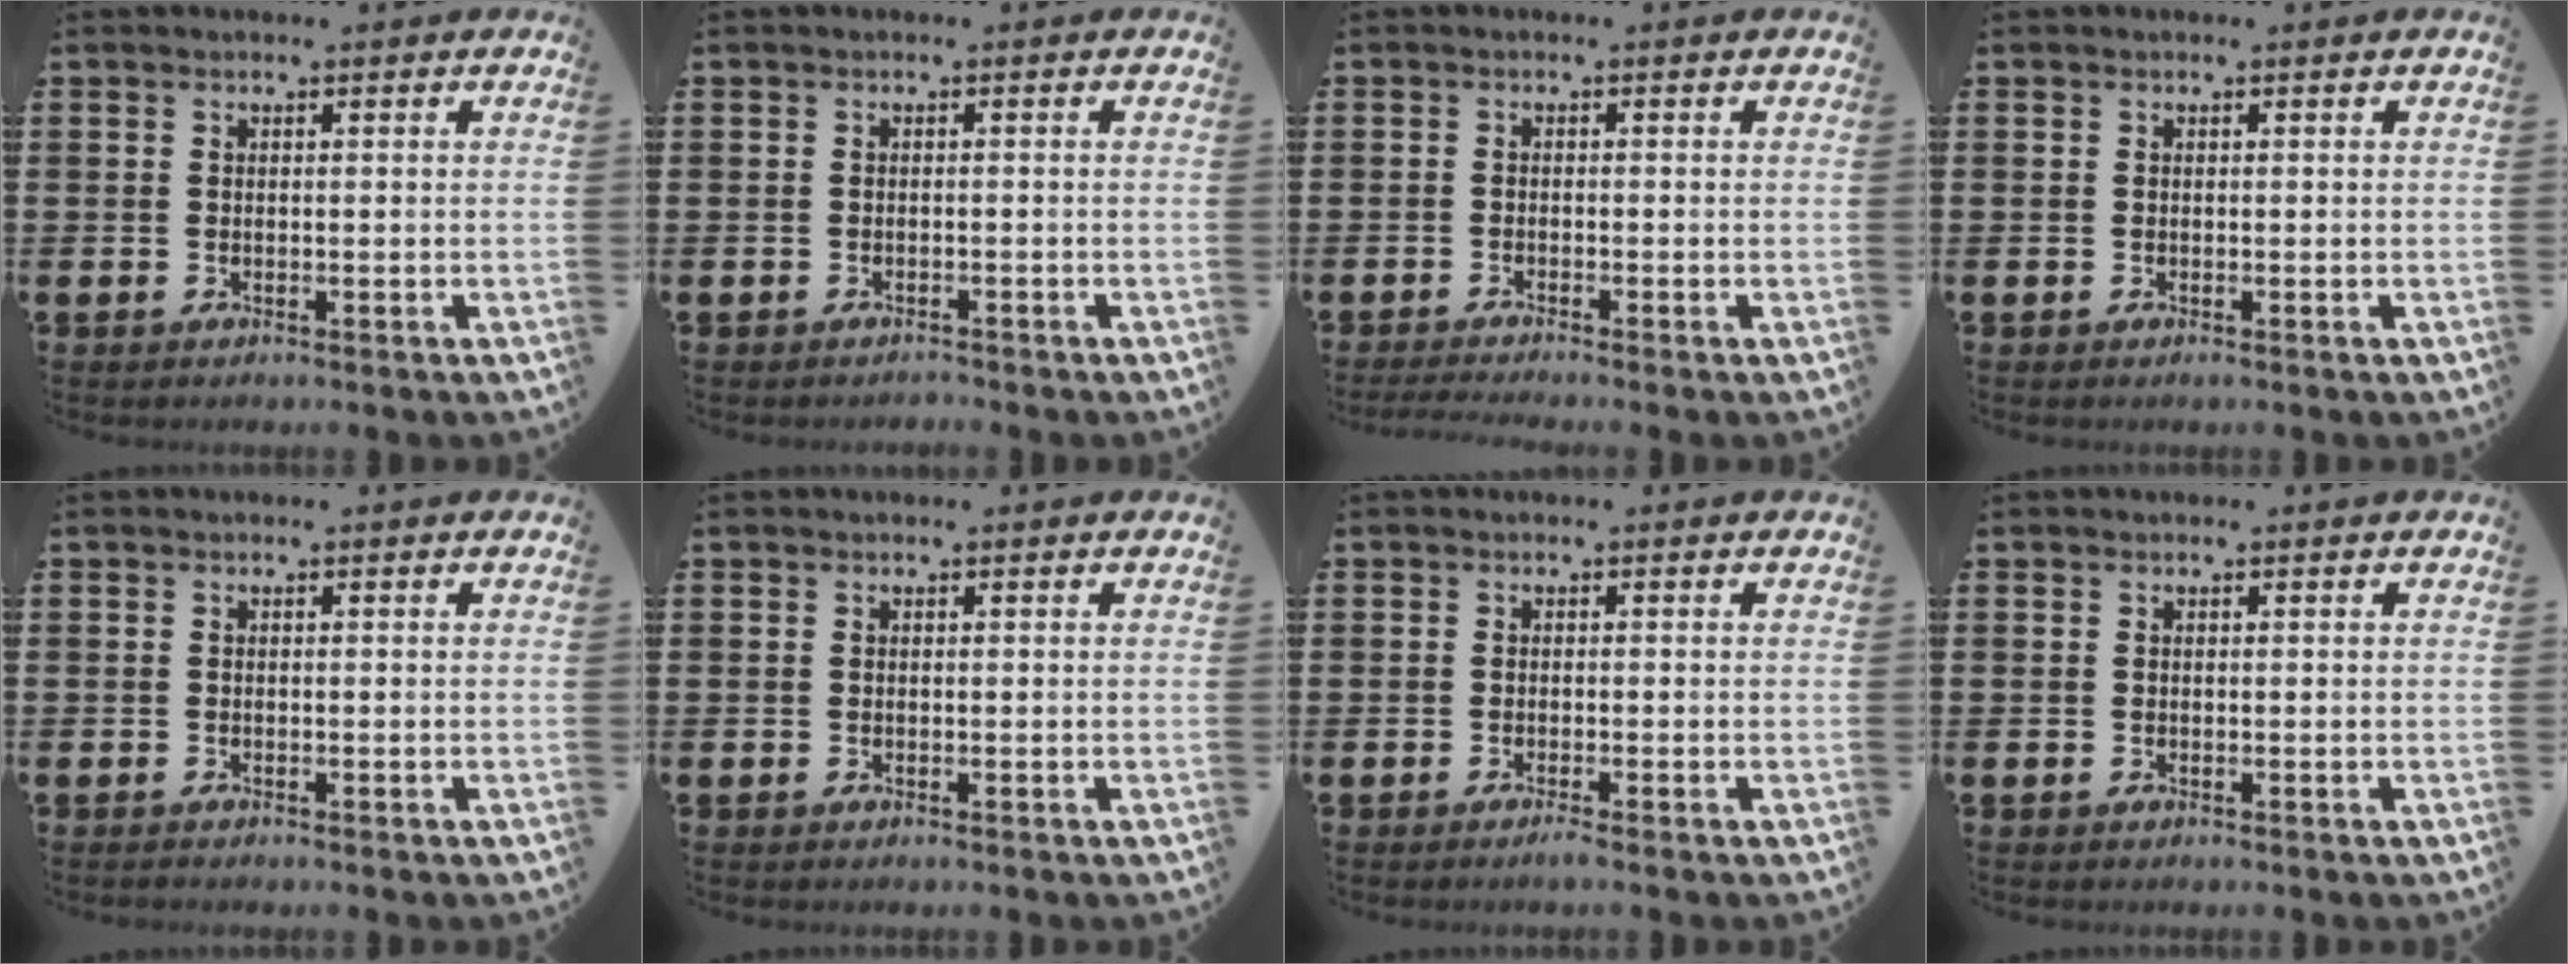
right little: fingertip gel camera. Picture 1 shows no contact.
{"total": 1.1, "force": [-1.1, -0.2, 0.3], "torque": [-0.004, -0.001, -0.021]}
{"total": 1.2, "force": [-1.0, -0.1, 0.6], "torque": [-0.009, 0.000, -0.019]}
{"total": 0.0}
{"total": 0.0}
{"total": 0.0}
{"total": 1.0, "force": [-0.6, 0.0, 0.7], "torque": [-0.011, -0.003, -0.012]}
{"total": 0.0}